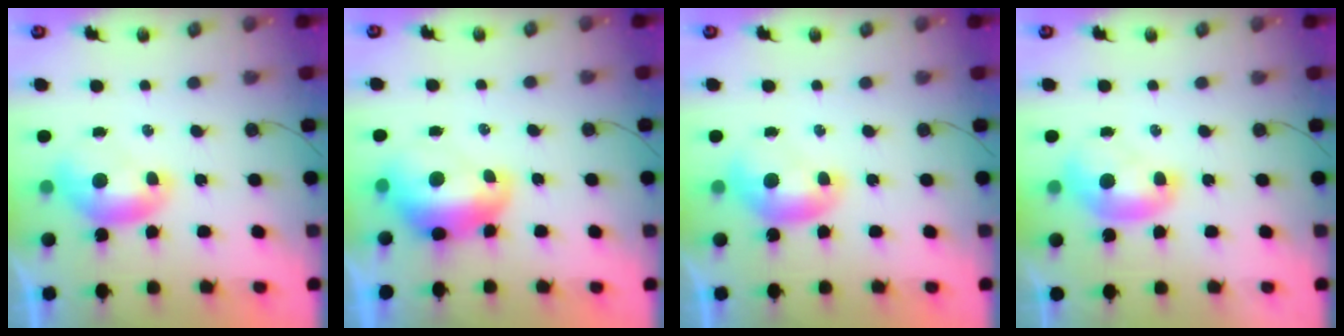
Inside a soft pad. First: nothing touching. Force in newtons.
{"total": 2.9, "press": 2.8, "slide": 0.7}
{"total": 0.0}
{"total": 1.2, "press": 1.2, "slide": 0.0}